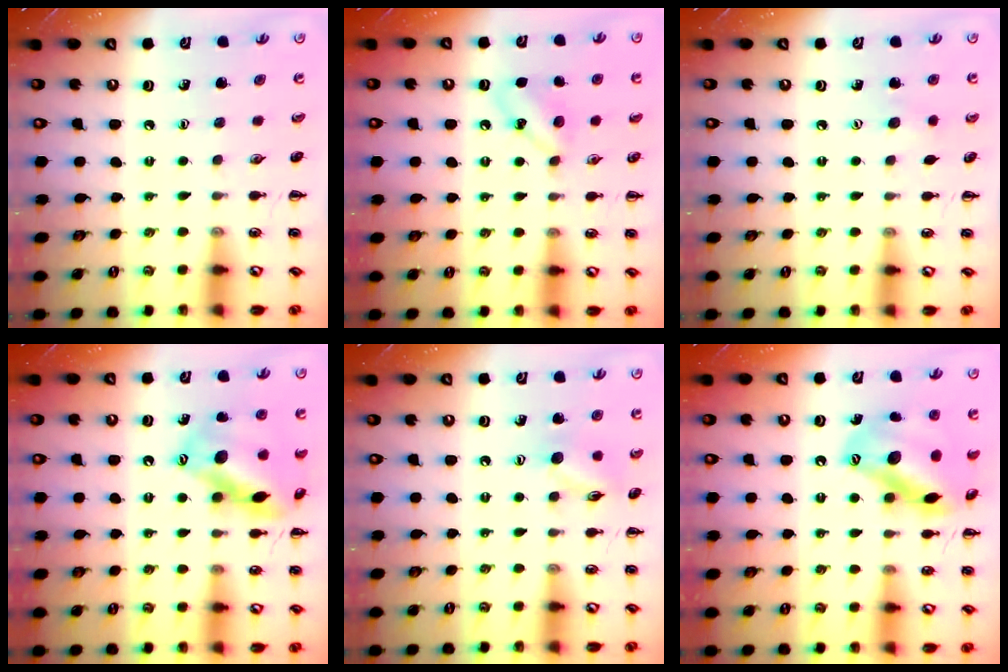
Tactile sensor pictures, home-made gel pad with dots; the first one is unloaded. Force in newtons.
{"total": 5.6, "press": 5.4, "slide": 1.6}
{"total": 4.3, "press": 4.2, "slide": 1.0}
{"total": 15.6, "press": 15.5, "slide": 1.6}
{"total": 8.7, "press": 8.7, "slide": 0.8}
{"total": 16.1, "press": 16.1, "slide": 1.3}